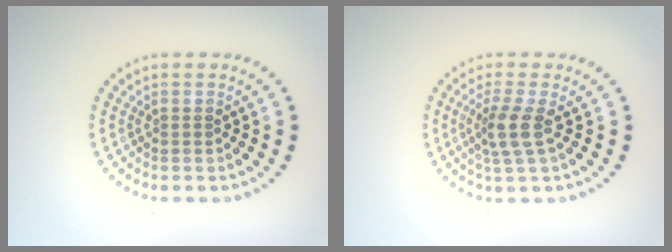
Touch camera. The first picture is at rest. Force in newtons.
{"total": 2.7, "press": 2.1, "slide": 1.7}